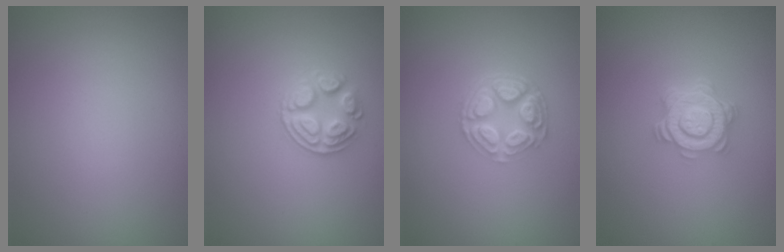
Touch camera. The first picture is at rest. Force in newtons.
{"total": 2.7, "press": 2.5, "slide": 0.9}
{"total": 4.9, "press": 3.6, "slide": 3.3}
{"total": 4.5, "press": 3.4, "slide": 3.0}